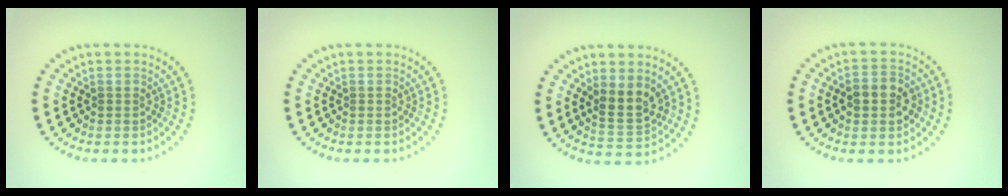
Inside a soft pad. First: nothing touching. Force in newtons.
{"total": 0.0}
{"total": 3.0, "press": 2.8, "slide": 1.1}
{"total": 3.1, "press": 3.0, "slide": 0.4}